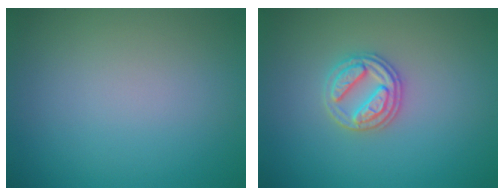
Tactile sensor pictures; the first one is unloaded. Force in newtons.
{"total": 2.8, "press": 2.7, "slide": 0.8}